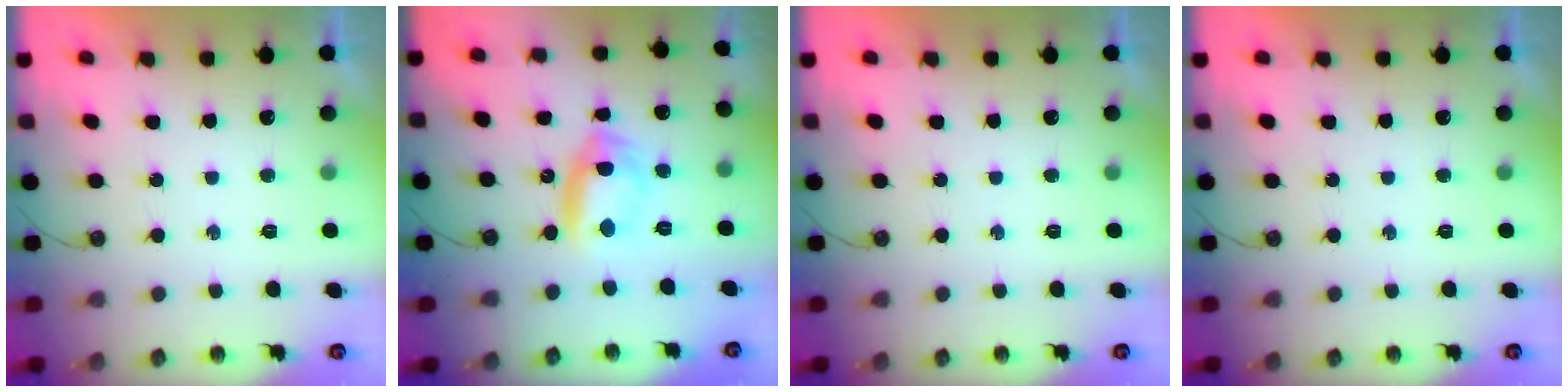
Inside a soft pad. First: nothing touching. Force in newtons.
{"total": 10.0, "press": 9.9, "slide": 1.3}
{"total": 0.0}
{"total": 0.0}